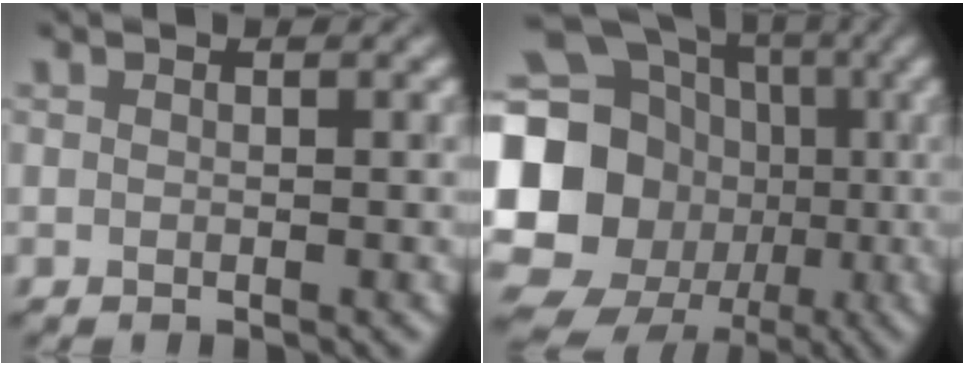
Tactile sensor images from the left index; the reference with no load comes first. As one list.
[{"total": 22.6, "force": [-2.0, 20.3, 9.6], "torque": [-0.204, 0.007, -0.087]}]